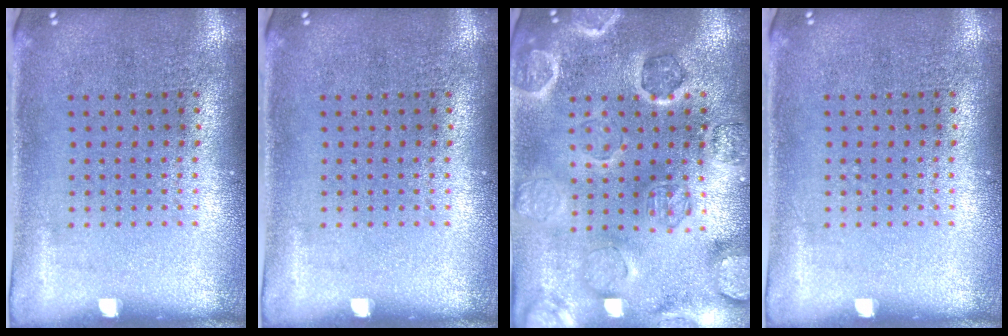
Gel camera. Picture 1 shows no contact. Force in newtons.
{"total": 0.0}
{"total": 2.6, "press": 2.6, "slide": 0.2}
{"total": 0.0}